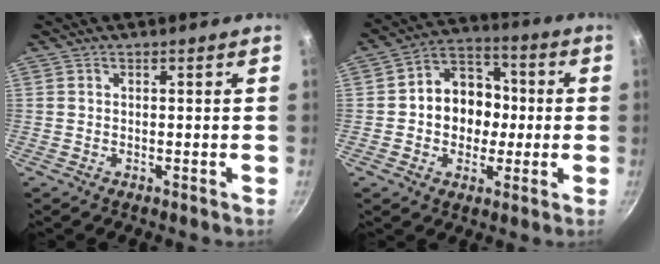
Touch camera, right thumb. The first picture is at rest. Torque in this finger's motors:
{"motor_torque": [-0.27, 0.75, 0.02, 0.09, 0.04]}